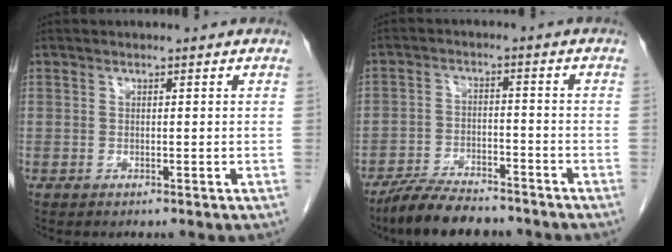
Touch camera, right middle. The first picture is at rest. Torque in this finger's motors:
{"motor_torque": [-0.06, -0.35, -0.08, -0.07]}